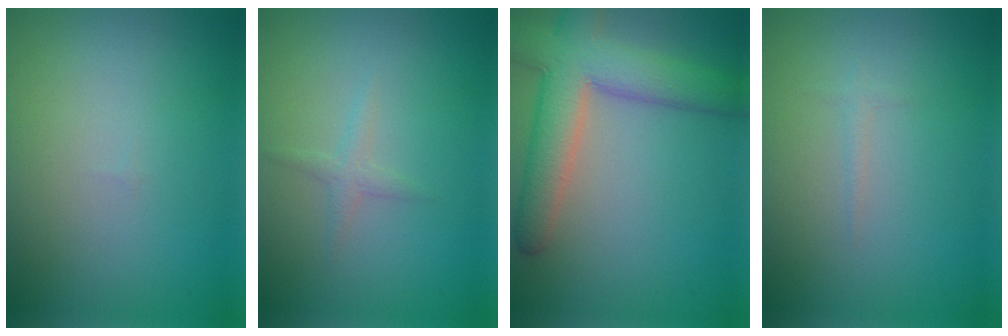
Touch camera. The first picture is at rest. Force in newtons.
{"total": 1.1, "press": 1.1, "slide": 0.0}
{"total": 7.5, "press": 7.5, "slide": 0.5}
{"total": 0.6, "press": 0.6, "slide": 0.0}